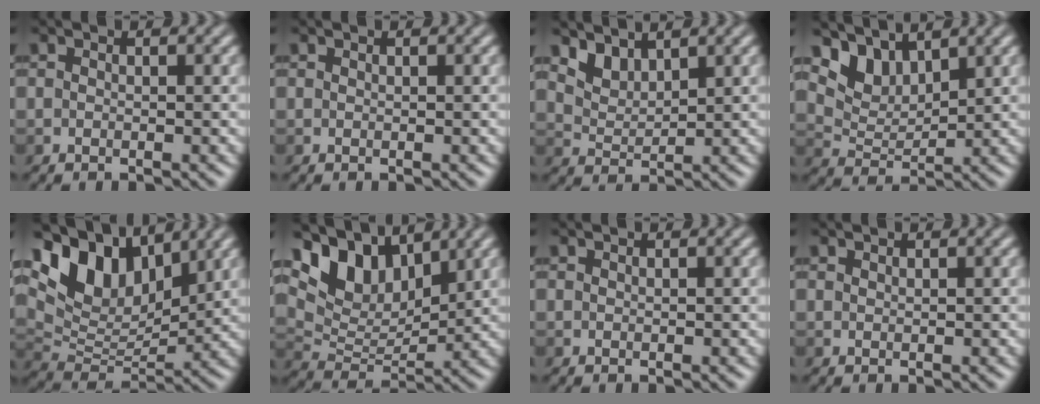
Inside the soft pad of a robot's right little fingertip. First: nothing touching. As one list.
[{"total": 0.0}, {"total": 2.6, "force": [2.3, 1.0, 0.7], "torque": [-0.028, -0.015, 0.060]}, {"total": 4.3, "force": [3.5, 1.8, 1.7], "torque": [-0.041, -0.006, 0.065]}, {"total": 10.3, "force": [5.5, 5.5, 6.7], "torque": [-0.129, 0.011, 0.100]}, {"total": 8.3, "force": [5.1, 4.2, 5.1], "torque": [-0.095, 0.004, 0.093]}, {"total": 0.0}, {"total": 0.0}]